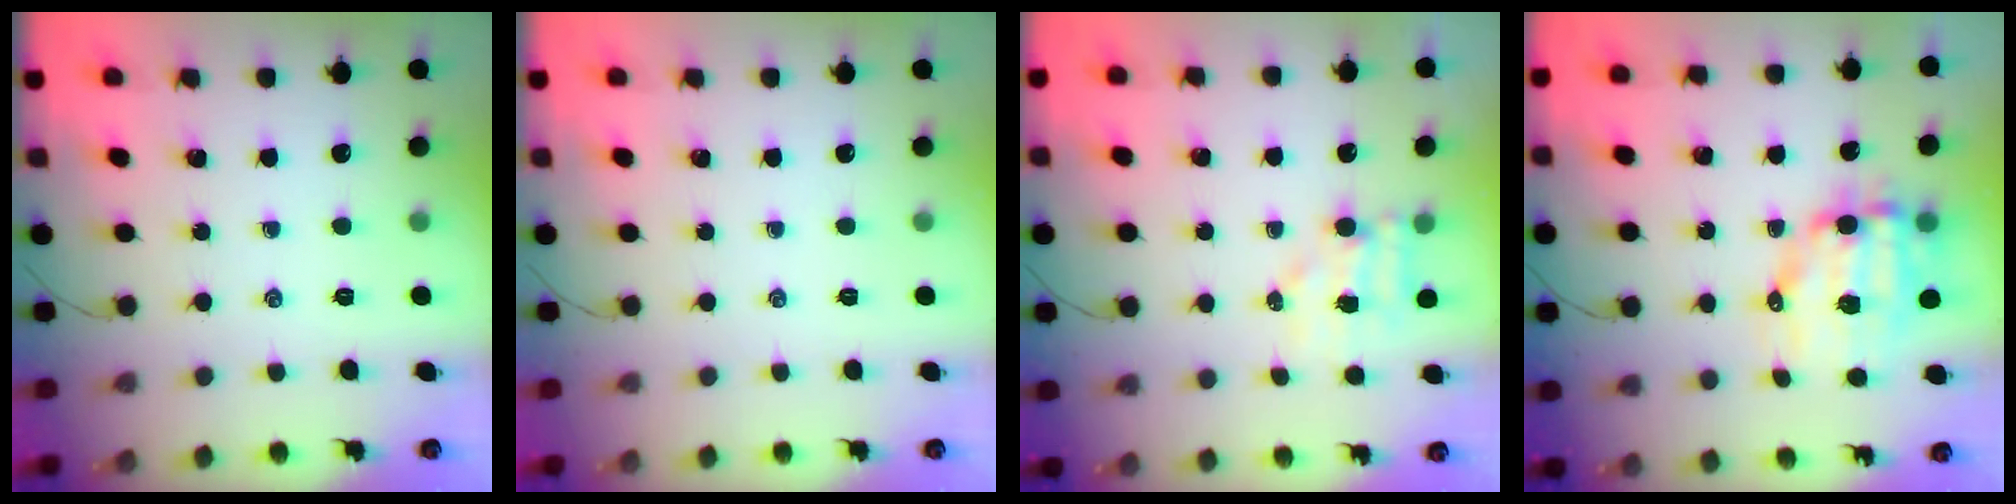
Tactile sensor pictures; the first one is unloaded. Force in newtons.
{"total": 0.0}
{"total": 4.9, "press": 4.9, "slide": 0.6}
{"total": 11.1, "press": 10.8, "slide": 2.4}